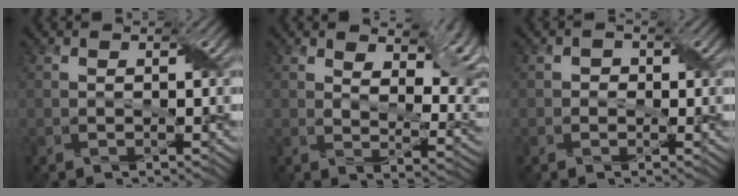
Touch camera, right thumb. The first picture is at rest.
{"total": 10.7, "force": [5.2, 5.0, 7.9], "torque": [-0.118, -0.005, 0.089]}
{"total": 1.2, "force": [-0.1, 1.2, 0.1], "torque": [0.003, 0.001, -0.006]}